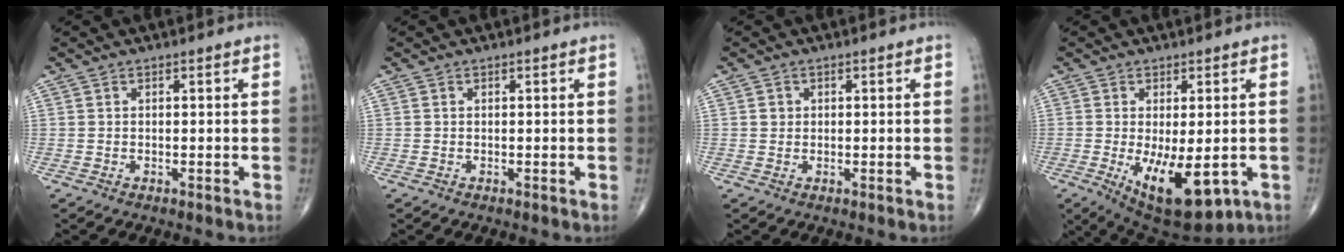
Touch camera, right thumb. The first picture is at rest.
{"total": 0.0}
{"total": 1.3, "force": [0.2, 1.2, 0.3], "torque": [0.000, 0.001, 0.003]}
{"total": 13.2, "force": [-3.8, 5.6, 11.3], "torque": [-0.171, -0.021, -0.036]}